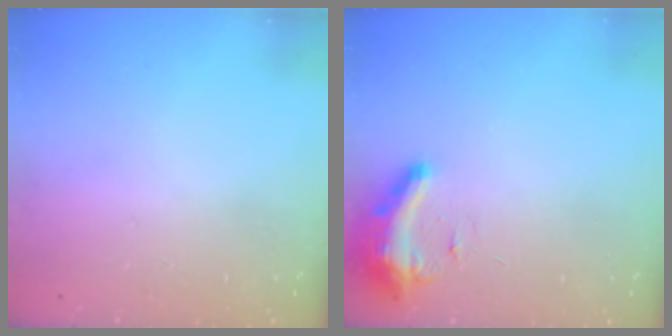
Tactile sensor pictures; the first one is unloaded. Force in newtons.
{"total": 9.1, "press": 9.1, "slide": 1.0}